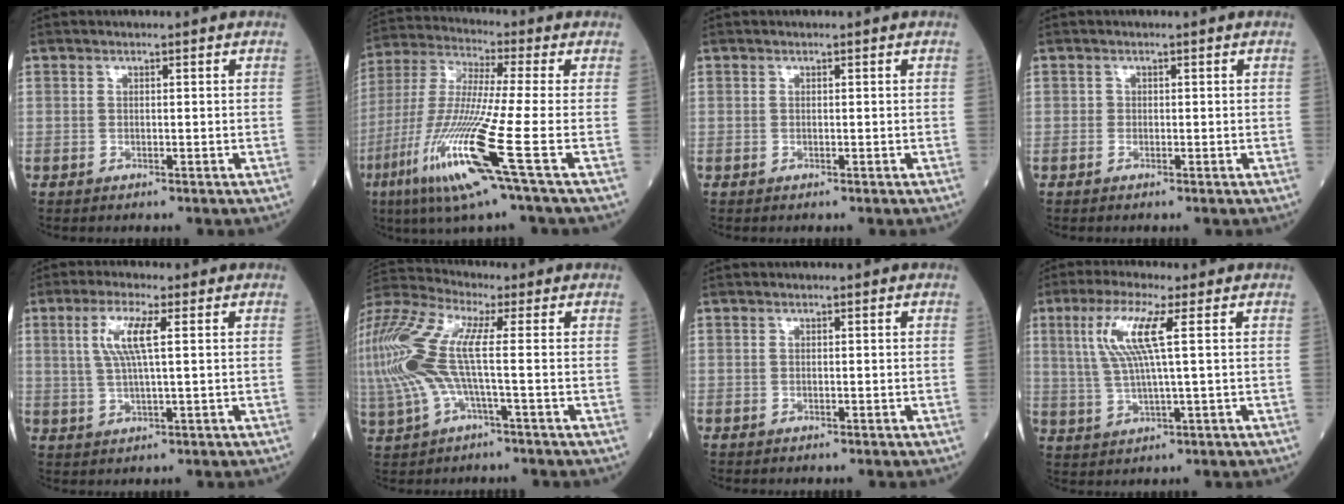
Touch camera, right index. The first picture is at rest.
{"total": 16.2, "force": [-6.6, -1.0, 14.8], "torque": [-0.319, -0.034, -0.131]}
{"total": 0.0}
{"total": 0.5, "force": [0.0, 0.5, 0.1], "torque": [0.002, 0.003, -0.002]}
{"total": 6.1, "force": [1.7, 0.4, 5.8], "torque": [-0.125, 0.006, 0.036]}
{"total": 17.2, "force": [0.1, 5.1, 16.4], "torque": [-0.402, 0.023, -0.005]}
{"total": 0.0}
{"total": 8.3, "force": [2.5, 0.1, 7.9], "torque": [-0.173, 0.010, 0.050]}